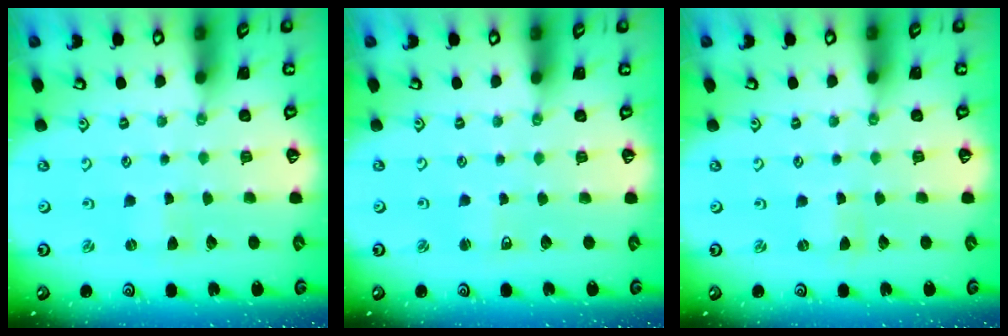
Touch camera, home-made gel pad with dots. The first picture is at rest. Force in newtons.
{"total": 2.4, "press": 2.4, "slide": 0.3}
{"total": 0.0}